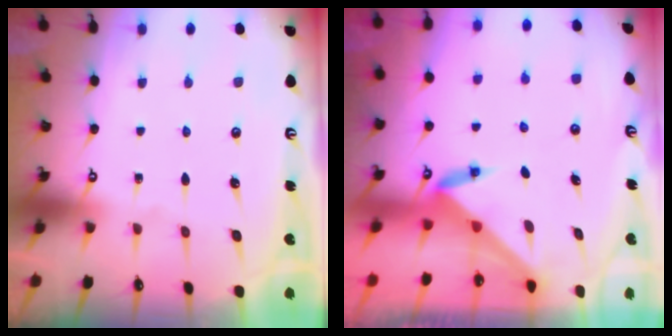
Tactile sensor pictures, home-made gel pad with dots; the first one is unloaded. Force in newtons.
{"total": 3.4, "press": 3.4, "slide": 0.4}